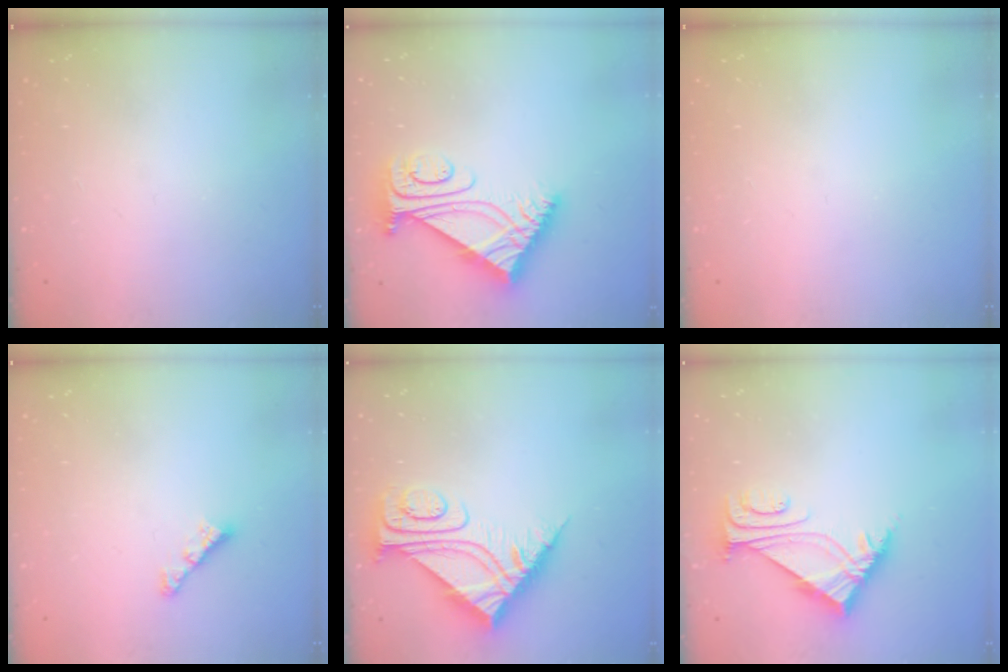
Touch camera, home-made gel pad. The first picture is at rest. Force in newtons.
{"total": 9.3, "press": 9.3, "slide": 1.0}
{"total": 0.0}
{"total": 4.5, "press": 4.4, "slide": 0.7}
{"total": 10.7, "press": 10.7, "slide": 1.0}
{"total": 6.3, "press": 6.2, "slide": 0.8}